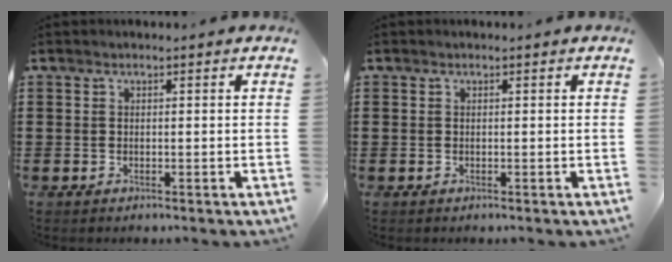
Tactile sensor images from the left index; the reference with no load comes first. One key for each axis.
{"total": 0.0}